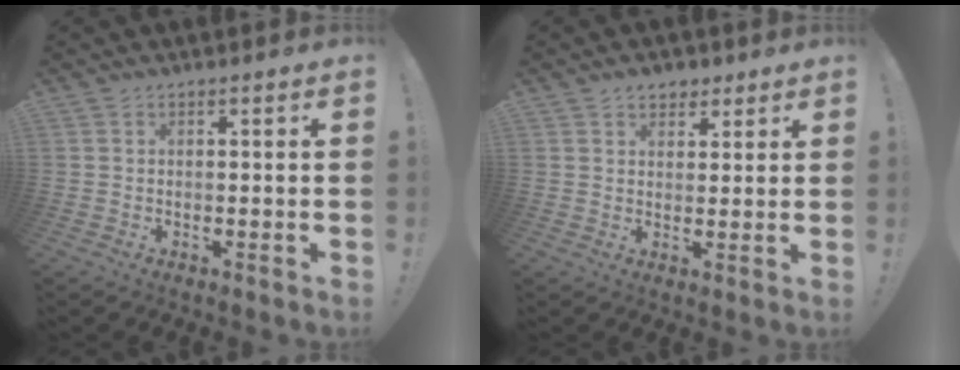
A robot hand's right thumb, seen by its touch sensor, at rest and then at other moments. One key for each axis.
{"total": 4.3, "fx": 2.8, "fy": 3.1, "fz": 1.1, "tx": -0.008, "ty": -0.010, "tz": 0.050}